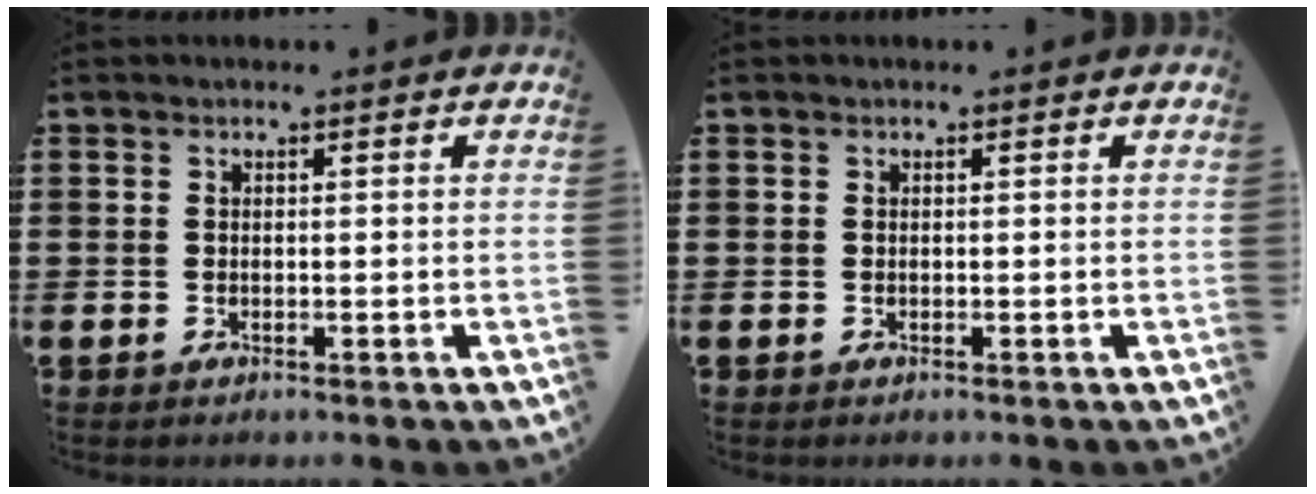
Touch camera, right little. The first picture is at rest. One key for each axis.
{"total": 0.0}